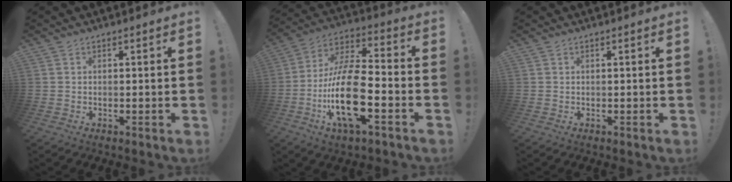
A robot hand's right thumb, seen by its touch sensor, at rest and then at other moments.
{"total": 22.4, "force": [-6.4, 9.1, 19.5], "torque": [-0.379, 0.026, -0.109]}
{"total": 0.0}